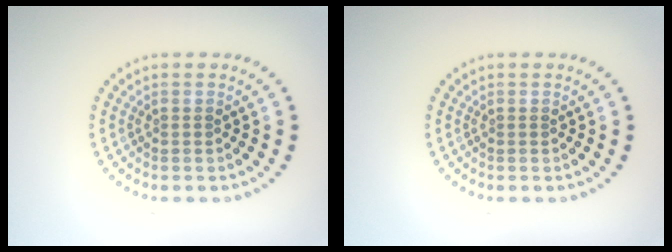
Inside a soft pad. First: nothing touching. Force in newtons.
{"total": 0.0}